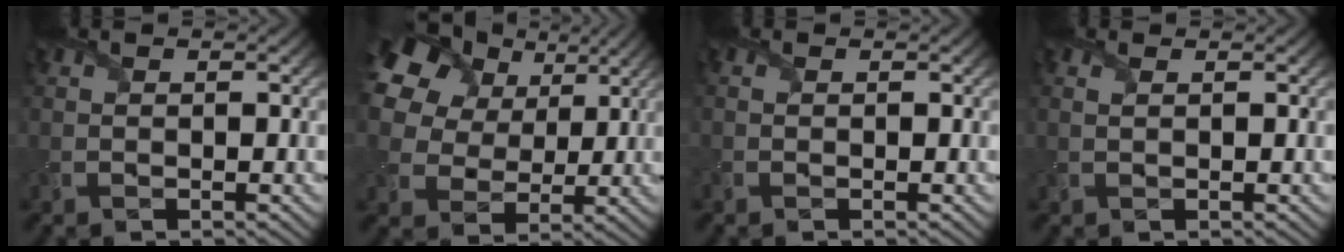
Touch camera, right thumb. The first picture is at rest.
{"total": 20.3, "force": [10.1, 14.3, 10.3], "torque": [-0.290, 0.069, 0.199]}
{"total": 0.5, "force": [-0.3, 0.3, 0.3], "torque": [-0.005, -0.001, -0.004]}
{"total": 0.6, "force": [0.3, 0.1, 0.6], "torque": [-0.011, 0.000, 0.008]}